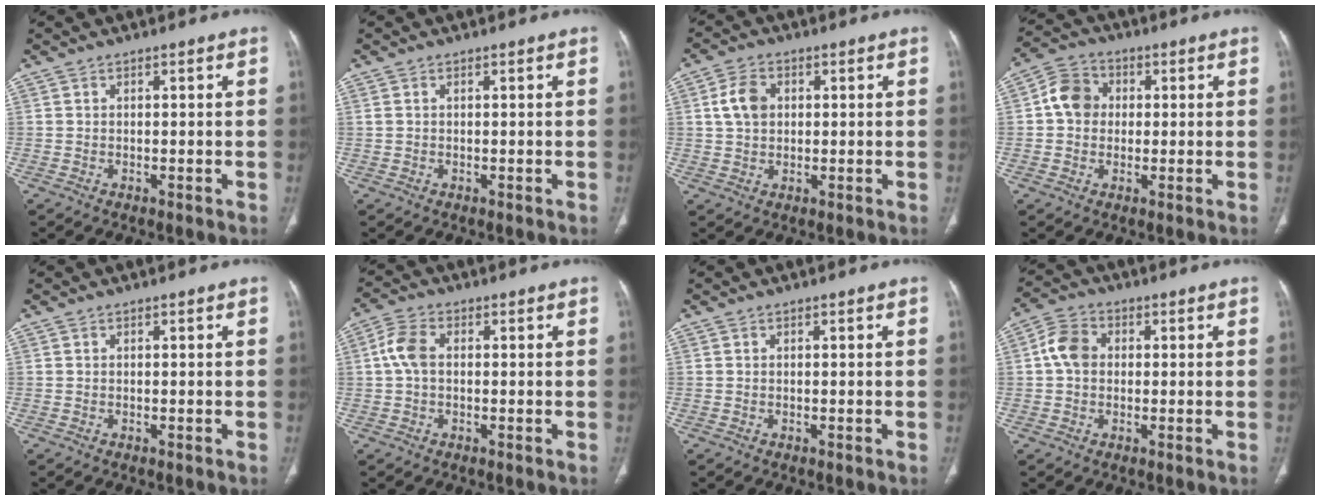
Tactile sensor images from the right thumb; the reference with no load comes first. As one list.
[{"total": 0.7, "force": [0.3, 0.4, 0.5], "torque": [-0.016, 0.012, 0.011]}, {"total": 5.7, "force": [1.2, 4.2, 3.7], "torque": [-0.065, 0.004, 0.020]}, {"total": 7.1, "force": [0.6, 6.2, 3.5], "torque": [-0.049, 0.016, 0.001]}, {"total": 0.0}, {"total": 5.2, "force": [0.4, 3.4, 4.0], "torque": [-0.089, 0.015, 0.002]}, {"total": 0.0}, {"total": 6.1, "force": [0.5, 4.8, 3.8], "torque": [-0.066, 0.014, 0.002]}]